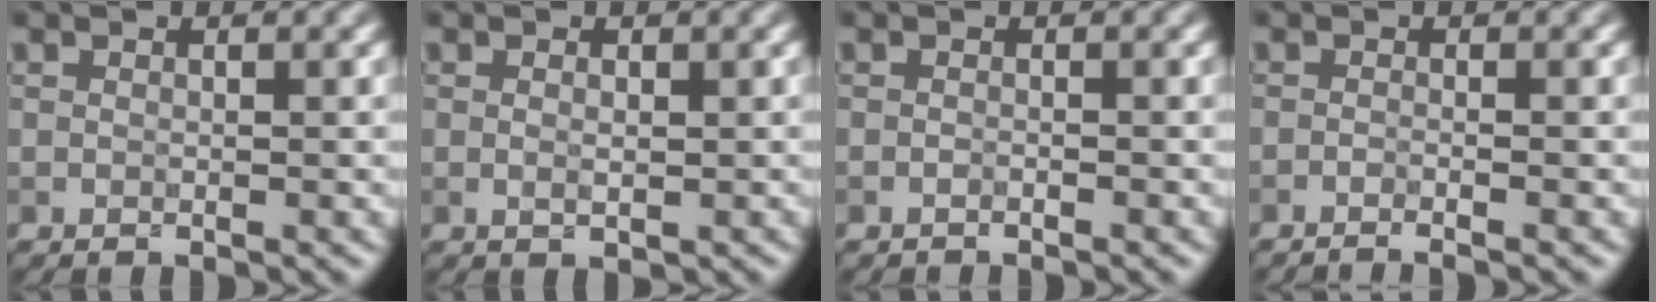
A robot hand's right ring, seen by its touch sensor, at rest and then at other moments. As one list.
[{"total": 1.1, "force": [0.1, 0.6, 0.9], "torque": [-0.018, 0.000, 0.003]}, {"total": 0.7, "force": [-0.6, 0.1, 0.1], "torque": [-0.006, -0.003, -0.015]}, {"total": 2.1, "force": [-1.5, 0.5, 1.4], "torque": [-0.014, 0.003, -0.027]}]